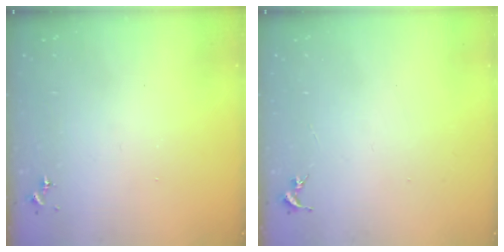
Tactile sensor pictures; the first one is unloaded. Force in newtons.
{"total": 0.0}